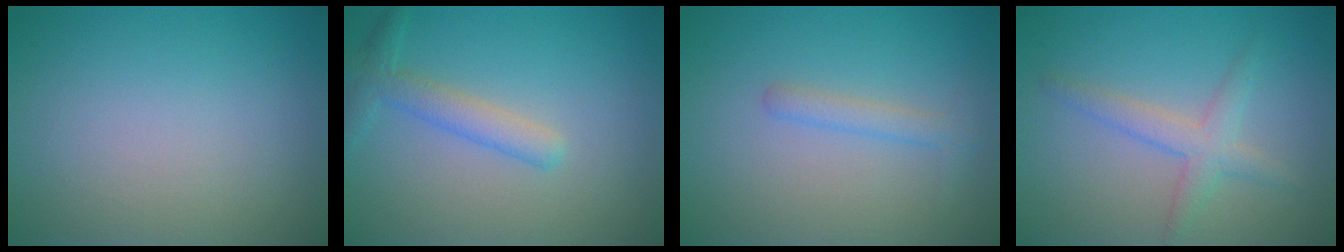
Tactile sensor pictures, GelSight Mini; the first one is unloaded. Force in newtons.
{"total": 2.6, "press": 2.6, "slide": 0.1}
{"total": 1.6, "press": 1.6, "slide": 0.1}
{"total": 2.6, "press": 2.6, "slide": 0.2}